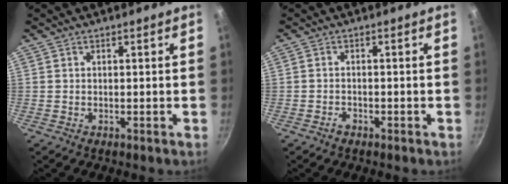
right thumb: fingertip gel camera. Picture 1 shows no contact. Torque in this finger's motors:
{"motor_torque": [0.30, -0.36, -0.13, -0.07, -0.02]}